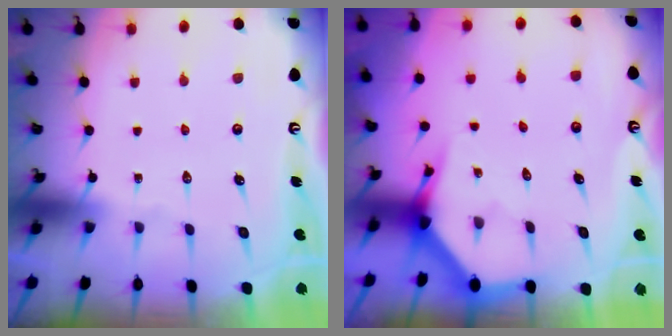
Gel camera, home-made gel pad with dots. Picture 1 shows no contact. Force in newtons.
{"total": 4.0, "press": 4.0, "slide": 0.2}